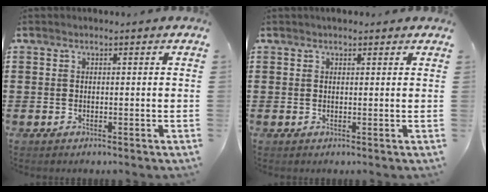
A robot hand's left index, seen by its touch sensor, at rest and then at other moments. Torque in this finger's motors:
{"motor_torque": [1.44, 0.70, 0.09, 0.00]}